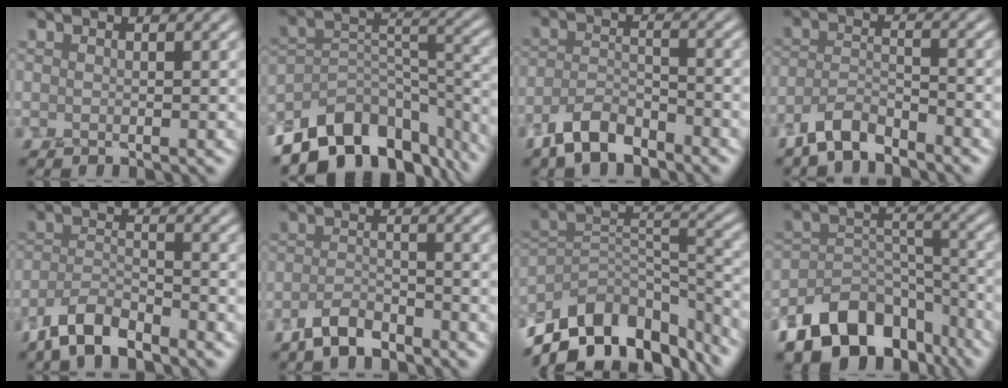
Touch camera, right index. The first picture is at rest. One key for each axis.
{"total": 11.1, "fx": -8.0, "fy": 5.7, "fz": 5.1, "tx": -0.082, "ty": 0.012, "tz": -0.143}
{"total": 4.7, "fx": -3.6, "fy": 1.9, "fz": 2.3, "tx": -0.039, "ty": -0.001, "tz": -0.074}
{"total": 3.9, "fx": -3.3, "fy": 1.2, "fz": 1.7, "tx": -0.031, "ty": 0.002, "tz": -0.072}
{"total": 5.0, "fx": -4.1, "fy": 1.6, "fz": 2.4, "tx": -0.042, "ty": -0.001, "tz": -0.084}
{"total": 3.3, "fx": -2.6, "fy": 1.2, "fz": 1.5, "tx": -0.030, "ty": 0.002, "tz": -0.058}
{"total": 12.2, "fx": -9.0, "fy": 6.1, "fz": 5.6, "tx": -0.098, "ty": 0.024, "tz": -0.160}
{"total": 11.1, "fx": -7.5, "fy": 6.6, "fz": 4.8, "tx": -0.080, "ty": 0.007, "tz": -0.129}